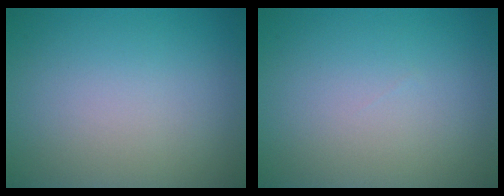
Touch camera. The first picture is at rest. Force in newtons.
{"total": 0.0}